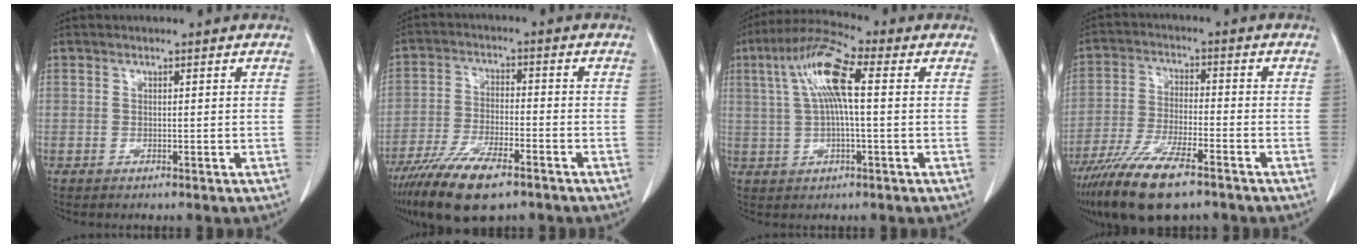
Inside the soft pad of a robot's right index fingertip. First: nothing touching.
{"total": 12.0, "force": [-8.3, 3.3, 7.9], "torque": [-0.147, -0.021, -0.147]}
{"total": 9.9, "force": [2.2, 1.5, 9.6], "torque": [-0.196, 0.025, 0.038]}
{"total": 12.6, "force": [-8.7, 2.7, 8.6], "torque": [-0.167, -0.026, -0.156]}